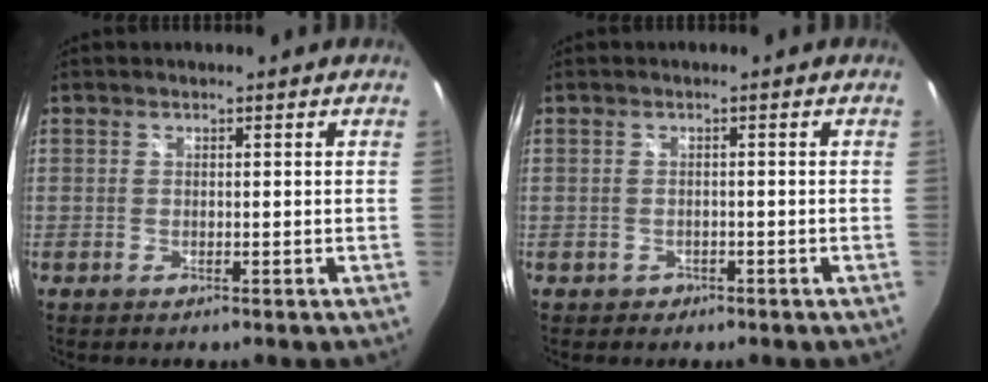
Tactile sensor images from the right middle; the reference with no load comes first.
{"total": 1.8, "force": [-0.9, 1.6, 0.4], "torque": [-0.010, -0.002, -0.010]}